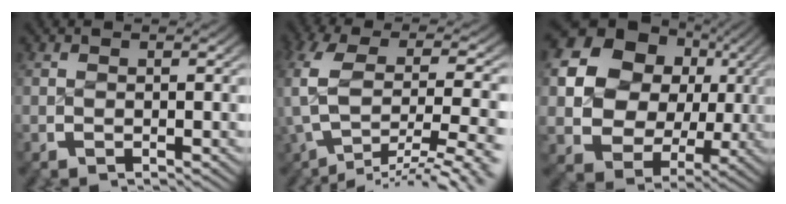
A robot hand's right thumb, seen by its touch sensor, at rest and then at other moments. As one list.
[{"total": 9.2, "force": [-2.1, 5.0, 7.4], "torque": [-0.177, -0.026, -0.010]}, {"total": 15.6, "force": [2.0, 12.1, 9.5], "torque": [-0.209, -0.032, 0.030]}]